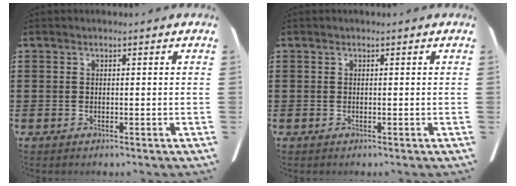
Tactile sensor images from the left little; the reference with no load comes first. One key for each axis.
{"total": 0.0}